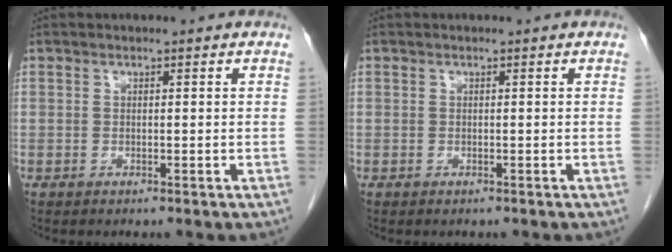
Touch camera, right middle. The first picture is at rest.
{"total": 0.0}